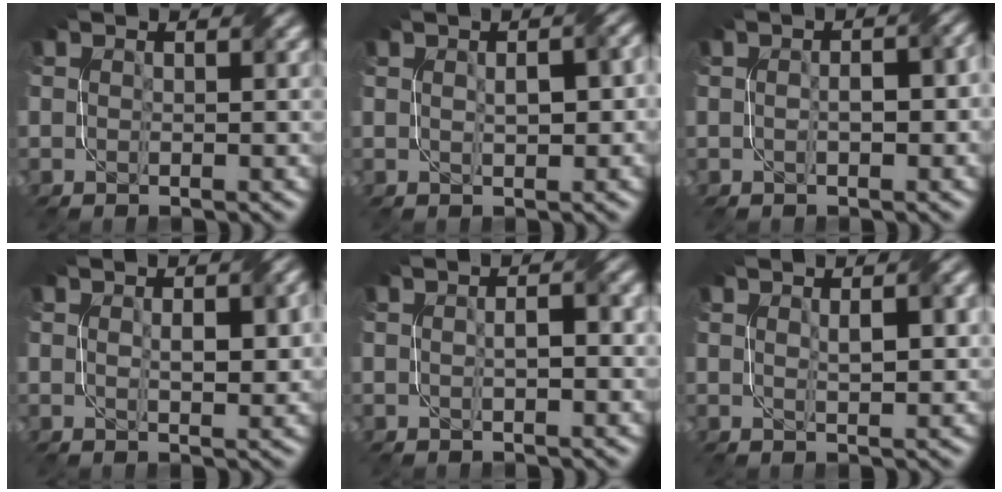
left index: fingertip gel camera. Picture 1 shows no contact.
{"total": 3.1, "force": [0.5, 1.2, 2.8], "torque": [-0.038, 0.008, 0.010]}
{"total": 3.7, "force": [0.1, 1.8, 3.2], "torque": [-0.036, 0.007, -0.005]}
{"total": 3.1, "force": [0.4, 1.2, 2.9], "torque": [-0.051, 0.002, 0.010]}
{"total": 2.3, "force": [0.2, 0.7, 2.1], "torque": [-0.029, -0.004, -0.001]}
{"total": 2.7, "force": [0.8, 0.6, 2.5], "torque": [-0.038, 0.006, 0.016]}